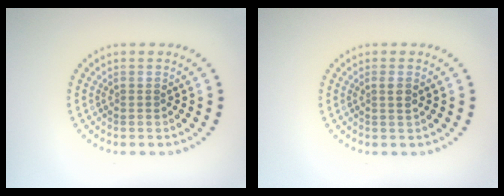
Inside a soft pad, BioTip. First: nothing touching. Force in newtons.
{"total": 1.0, "press": 0.9, "slide": 0.4}